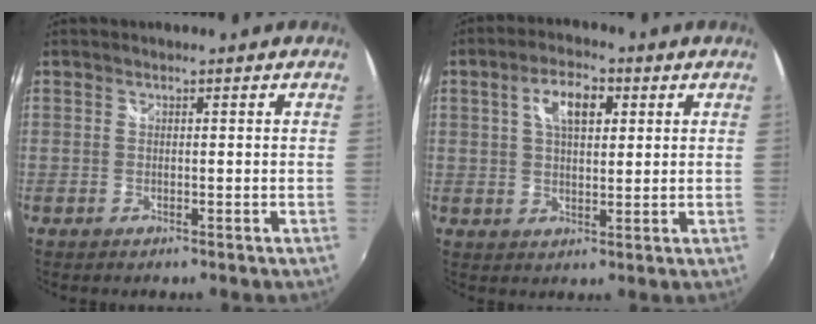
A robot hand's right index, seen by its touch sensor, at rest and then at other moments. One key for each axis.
{"total": 7.2, "fx": 2.5, "fy": 3.6, "fz": 5.7, "tx": -0.100, "ty": 0.016, "tz": 0.041}